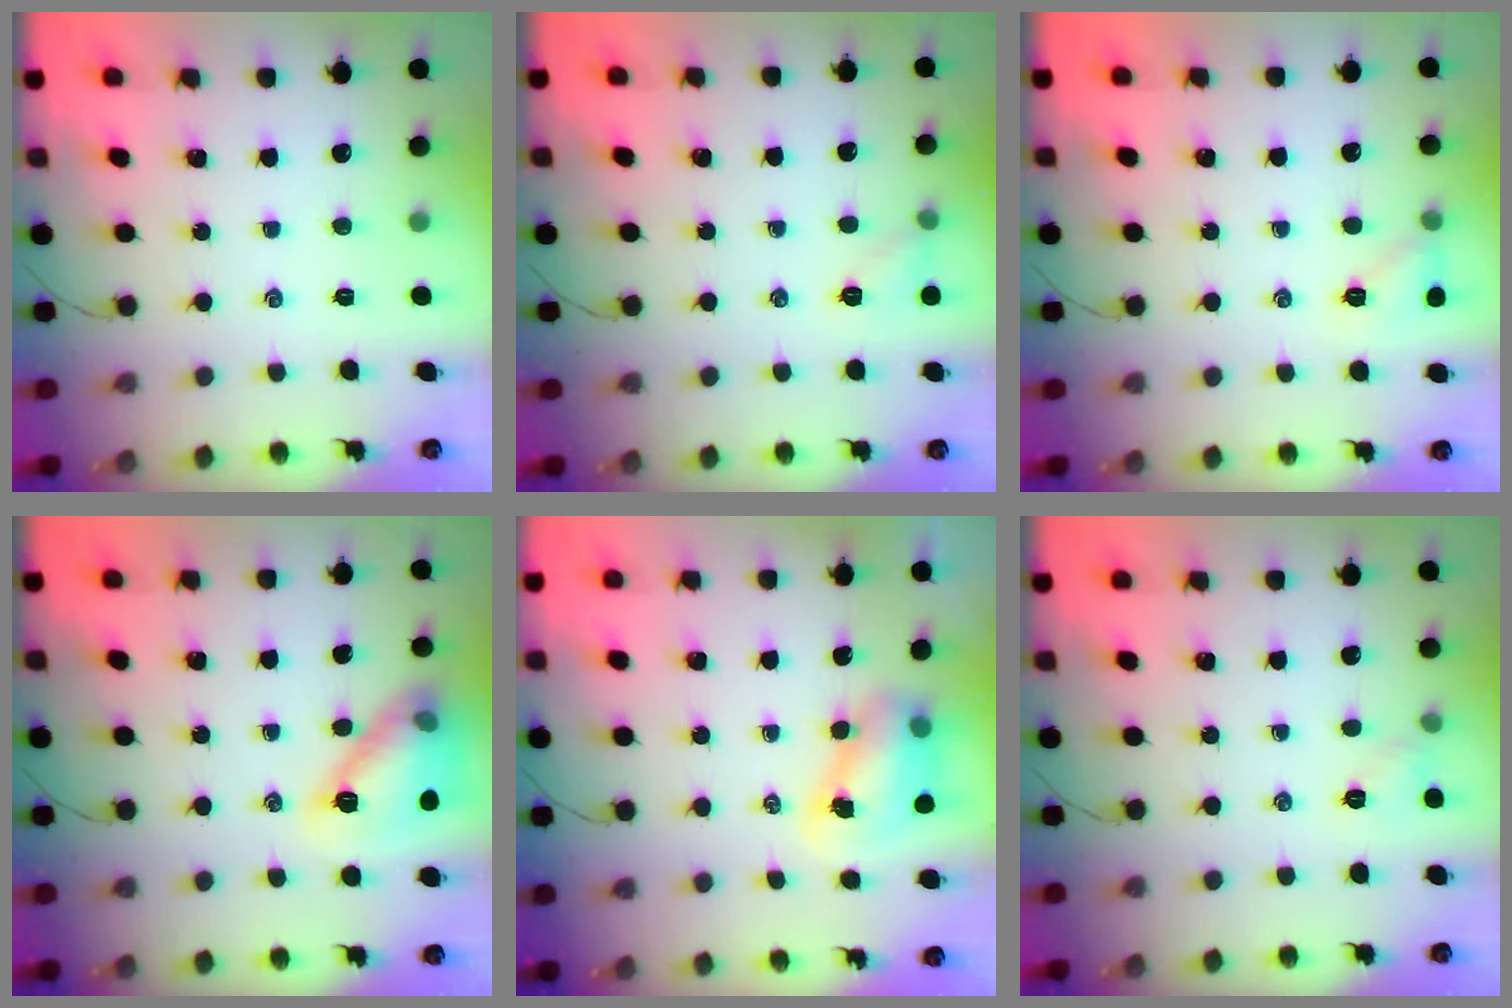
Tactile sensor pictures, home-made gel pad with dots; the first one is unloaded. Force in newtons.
{"total": 6.3, "press": 6.2, "slide": 1.0}
{"total": 8.0, "press": 7.8, "slide": 1.7}
{"total": 12.8, "press": 12.8, "slide": 0.5}
{"total": 7.2, "press": 7.1, "slide": 1.3}
{"total": 5.0, "press": 4.7, "slide": 1.5}